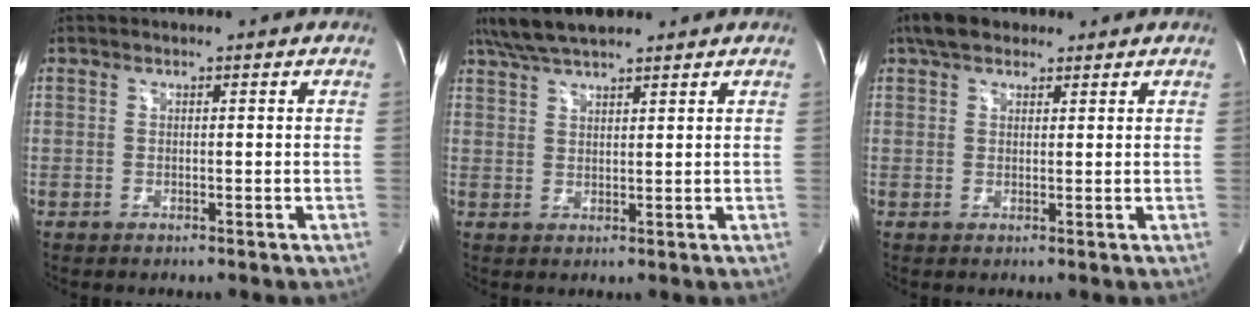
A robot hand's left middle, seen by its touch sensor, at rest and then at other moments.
{"total": 8.1, "force": [6.6, 1.5, 4.4], "torque": [-0.084, 0.030, 0.119]}
{"total": 5.1, "force": [3.7, 2.5, 2.3], "torque": [-0.050, 0.027, 0.068]}